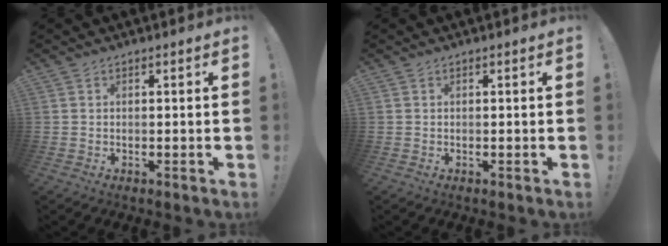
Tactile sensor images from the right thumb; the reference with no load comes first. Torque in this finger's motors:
{"motor_torque": [0.00, 0.00, 0.02, -0.02, 0.02]}